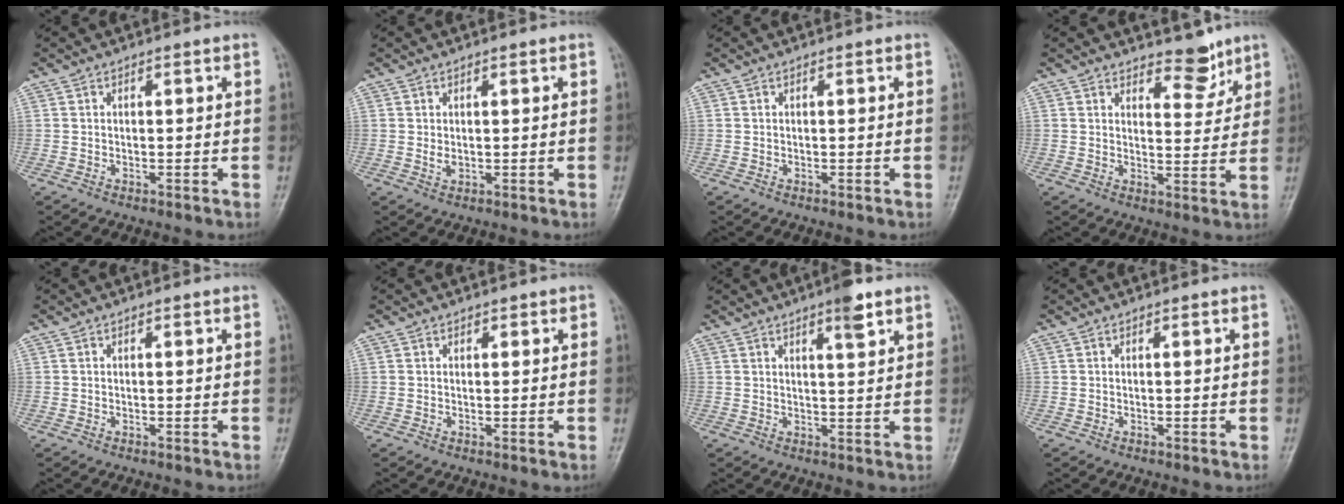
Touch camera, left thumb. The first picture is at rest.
{"total": 1.5, "force": [0.6, 0.9, 1.1], "torque": [-0.016, -0.006, 0.016]}
{"total": 0.0}
{"total": 5.3, "force": [4.4, 2.4, 1.7], "torque": [0.003, -0.037, 0.068]}
{"total": 0.0}
{"total": 0.8, "force": [0.6, 0.6, 0.1], "torque": [0.009, -0.003, 0.005]}
{"total": 4.6, "force": [2.9, 0.9, 3.4], "torque": [-0.045, -0.015, 0.042]}
{"total": 0.0}